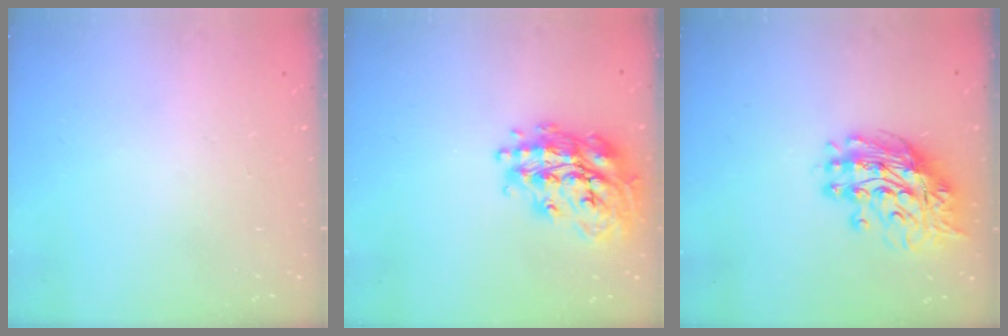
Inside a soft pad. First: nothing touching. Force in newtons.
{"total": 21.0, "press": 20.9, "slide": 1.5}
{"total": 14.5, "press": 14.4, "slide": 1.3}